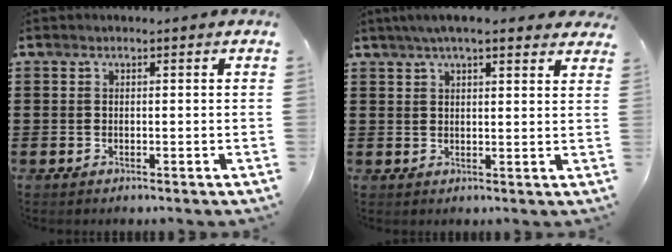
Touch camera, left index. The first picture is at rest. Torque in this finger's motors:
{"motor_torque": [2.14, 0.00, 0.31, 0.00]}